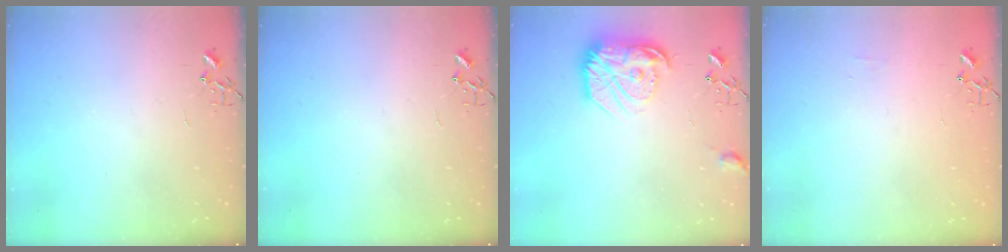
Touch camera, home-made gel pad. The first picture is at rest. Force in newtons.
{"total": 0.0}
{"total": 17.9, "press": 17.9, "slide": 1.2}
{"total": 3.9, "press": 3.8, "slide": 0.6}